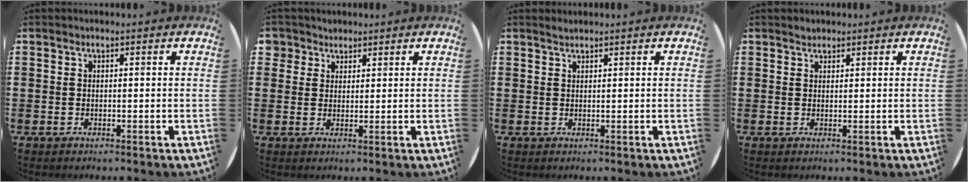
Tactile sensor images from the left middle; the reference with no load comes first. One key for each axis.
{"total": 2.5, "fx": 1.9, "fy": 1.6, "fz": -0.2, "tx": 0.003, "ty": 0.005, "tz": 0.036}
{"total": 0.9, "fx": 0.9, "fy": 0.0, "fz": 0.1, "tx": -0.003, "ty": 0.000, "tz": 0.017}
{"total": 1.0, "fx": 0.9, "fy": 0.3, "fz": -0.1, "tx": 0.000, "ty": 0.002, "tz": 0.019}